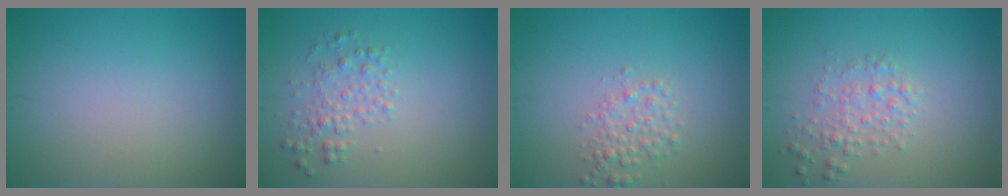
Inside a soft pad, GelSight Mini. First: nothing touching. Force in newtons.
{"total": 2.2, "press": 2.2, "slide": 0.1}
{"total": 2.1, "press": 2.1, "slide": 0.0}
{"total": 2.1, "press": 2.1, "slide": 0.1}